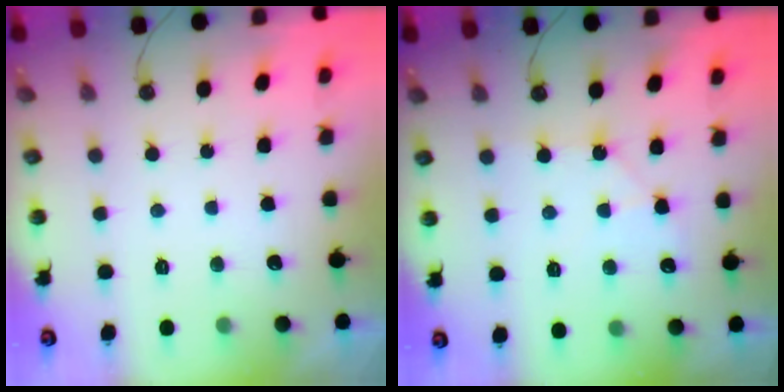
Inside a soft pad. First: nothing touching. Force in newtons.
{"total": 6.7, "press": 6.6, "slide": 0.8}